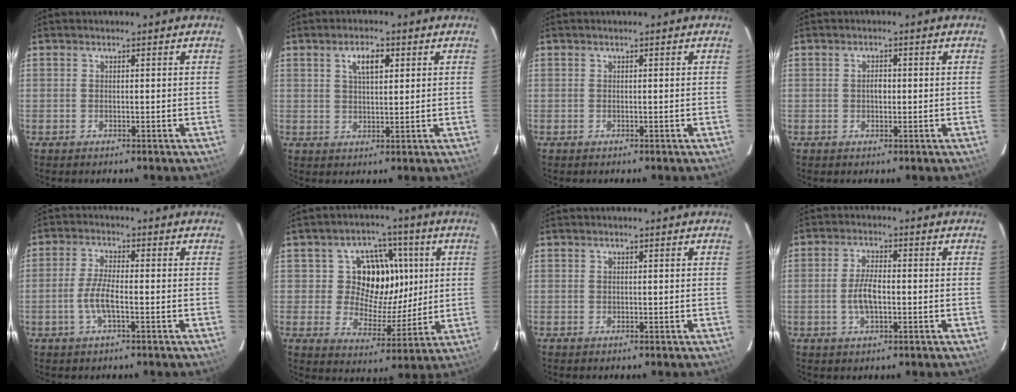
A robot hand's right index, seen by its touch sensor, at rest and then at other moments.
{"total": 4.7, "force": [2.0, 1.8, 3.8], "torque": [-0.066, 0.009, 0.037]}
{"total": 0.0}
{"total": 1.6, "force": [0.0, 1.1, 1.2], "torque": [-0.020, 0.006, -0.001]}
{"total": 5.0, "force": [-1.7, 0.9, 4.6], "torque": [-0.098, 0.001, -0.034]}
{"total": 12.1, "force": [2.8, 10.2, 5.9], "torque": [-0.106, 0.003, 0.048]}
{"total": 0.0}
{"total": 5.2, "force": [-1.0, 2.0, 4.7], "torque": [-0.095, 0.002, -0.017]}